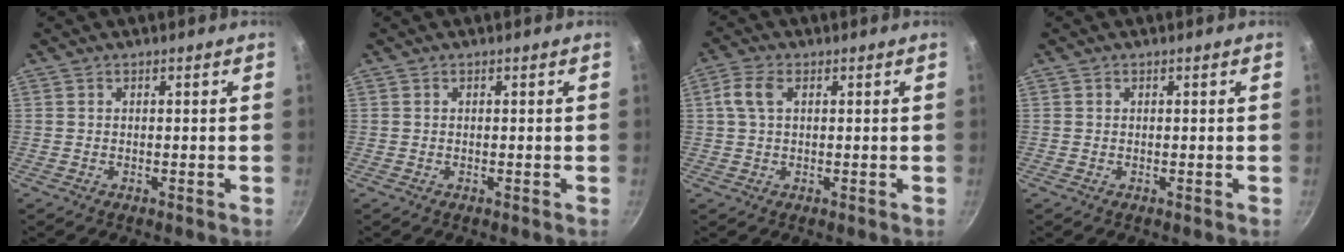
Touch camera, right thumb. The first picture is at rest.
{"total": 0.0}
{"total": 4.4, "force": [1.1, 2.5, 3.4], "torque": [-0.070, 0.012, 0.020]}
{"total": 0.0}